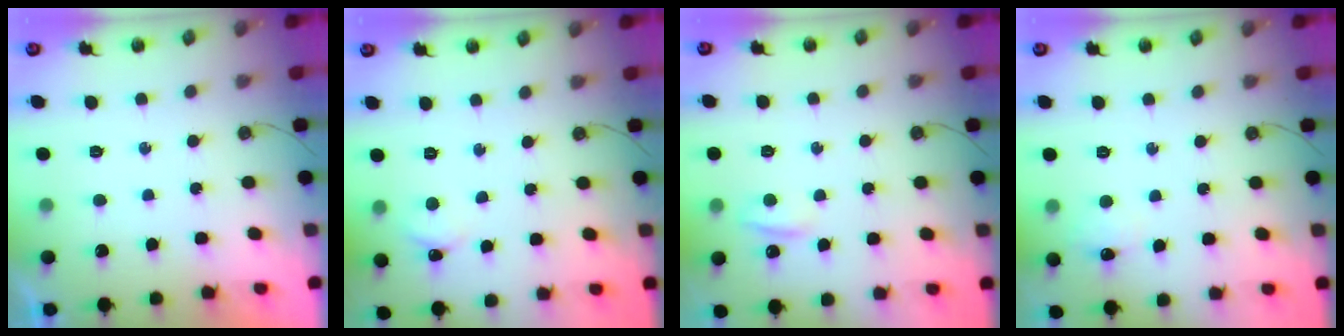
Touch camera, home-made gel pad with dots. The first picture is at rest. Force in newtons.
{"total": 1.7, "press": 1.7, "slide": 0.2}
{"total": 4.1, "press": 4.1, "slide": 0.6}
{"total": 7.1, "press": 7.0, "slide": 1.0}